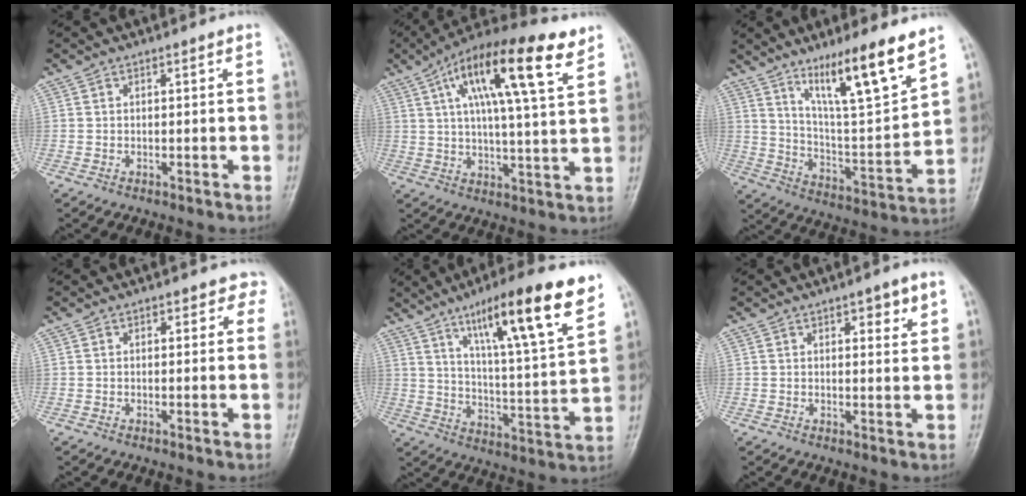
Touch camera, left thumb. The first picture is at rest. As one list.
[{"total": 18.6, "force": [8.8, 4.4, 15.7], "torque": [-0.247, -0.003, 0.139]}, {"total": 16.6, "force": [11.3, 2.1, 12.0], "torque": [-0.181, -0.073, 0.200]}, {"total": 2.8, "force": [1.5, 1.9, 1.4], "torque": [0.017, -0.001, 0.009]}, {"total": 19.6, "force": [11.8, 2.7, 15.5], "torque": [-0.222, -0.051, 0.190]}, {"total": 3.4, "force": [2.1, 0.9, 2.6], "torque": [-0.027, -0.012, 0.027]}]